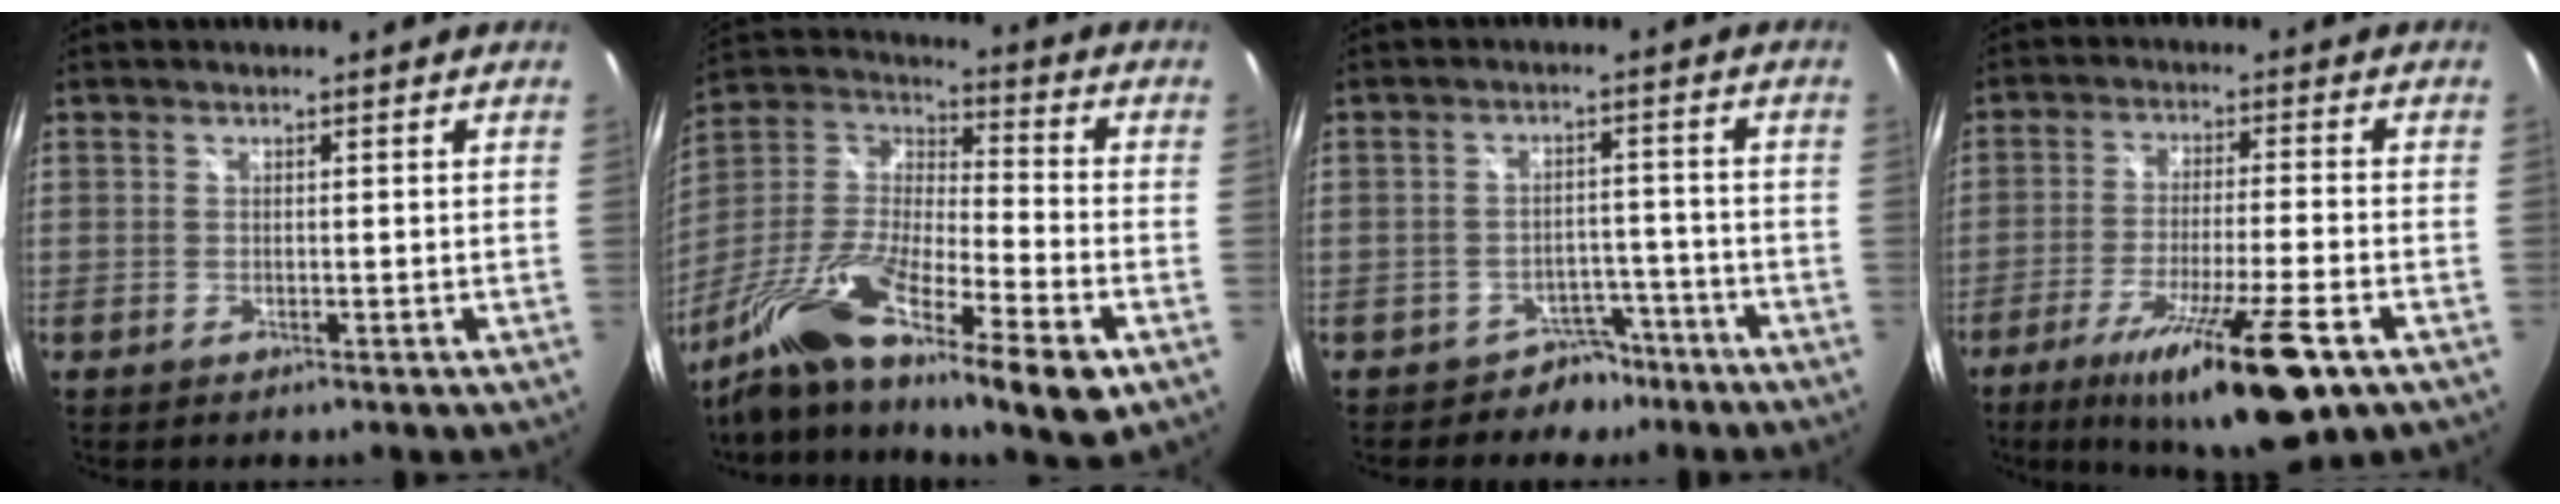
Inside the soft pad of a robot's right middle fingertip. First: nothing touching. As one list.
[{"total": 22.8, "force": [-13.2, 4.7, 17.9], "torque": [-0.322, -0.036, -0.245]}, {"total": 5.3, "force": [-4.0, 3.5, 0.3], "torque": [-0.002, 0.029, -0.055]}, {"total": 16.8, "force": [-9.6, 2.1, 13.7], "torque": [-0.248, -0.043, -0.158]}]